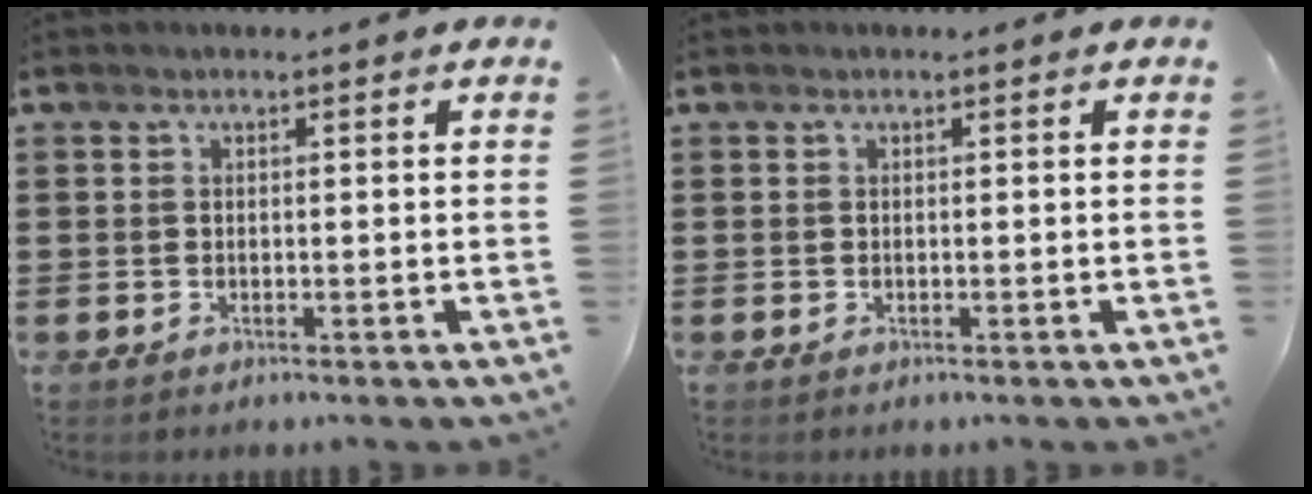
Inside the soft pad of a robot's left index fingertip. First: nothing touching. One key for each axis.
{"total": 0.0}